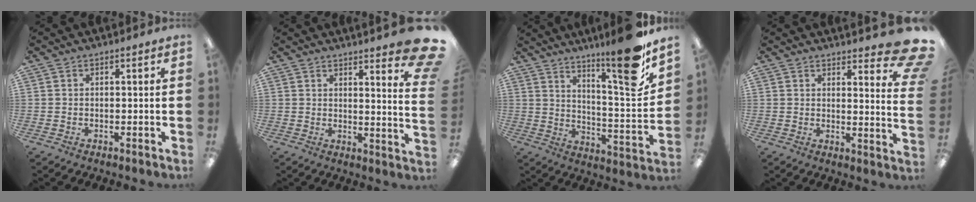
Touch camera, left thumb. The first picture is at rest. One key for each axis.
{"total": 9.0, "fx": 6.5, "fy": 1.6, "fz": 6.0, "tx": -0.082, "ty": -0.055, "tz": 0.111}
{"total": 16.5, "fx": 12.3, "fy": 2.4, "fz": 10.8, "tx": -0.154, "ty": -0.095, "tz": 0.190}
{"total": 9.7, "fx": 6.8, "fy": 2.9, "fz": 6.3, "tx": -0.070, "ty": -0.052, "tz": 0.115}